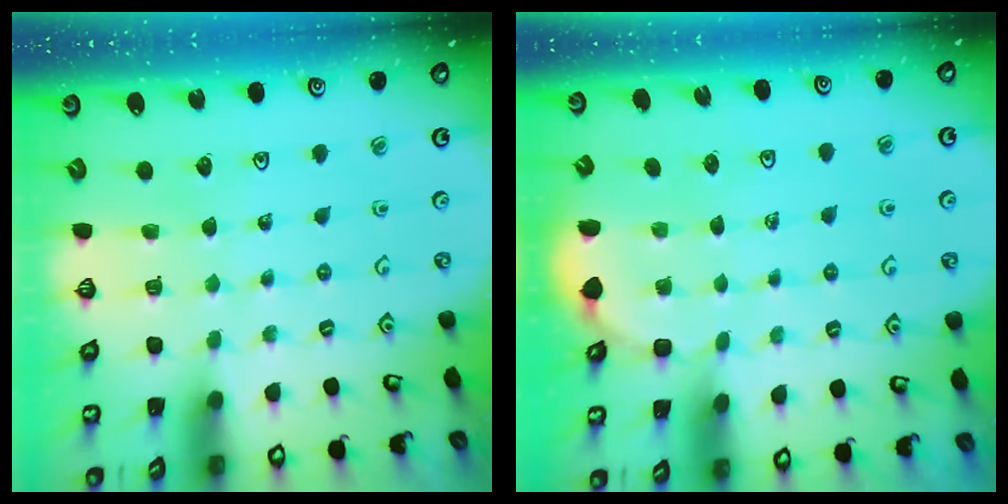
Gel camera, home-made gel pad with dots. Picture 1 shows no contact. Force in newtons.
{"total": 2.4, "press": 1.0, "slide": 2.1}